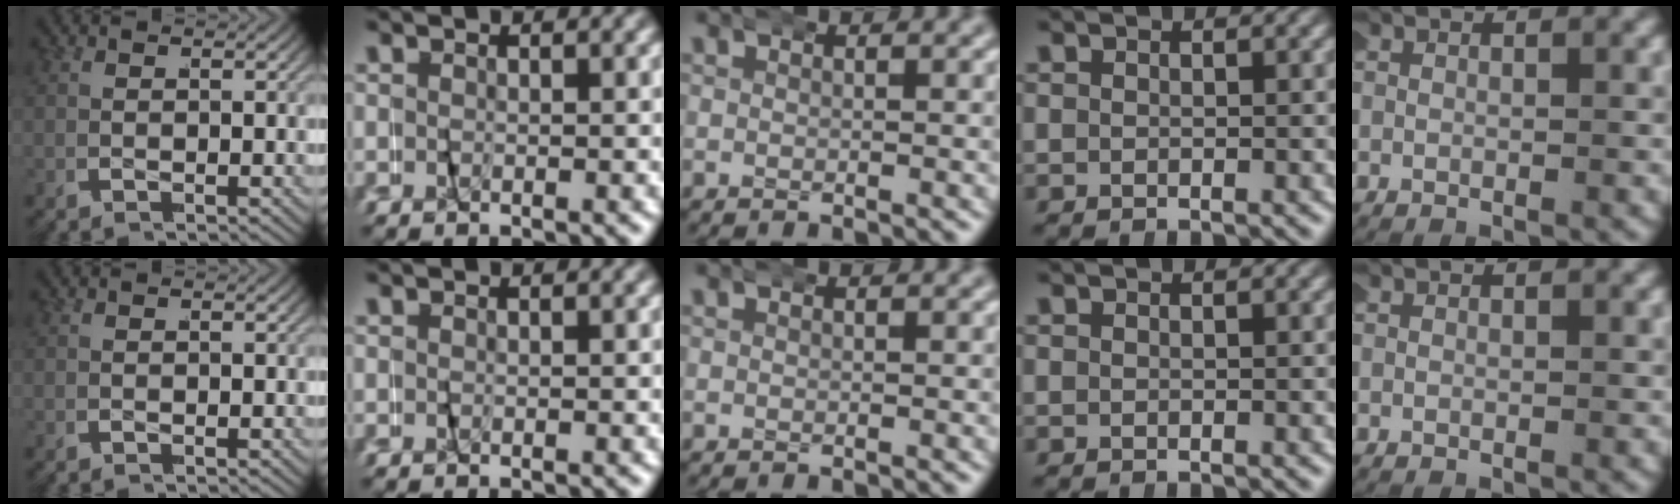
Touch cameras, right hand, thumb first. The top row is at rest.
{}